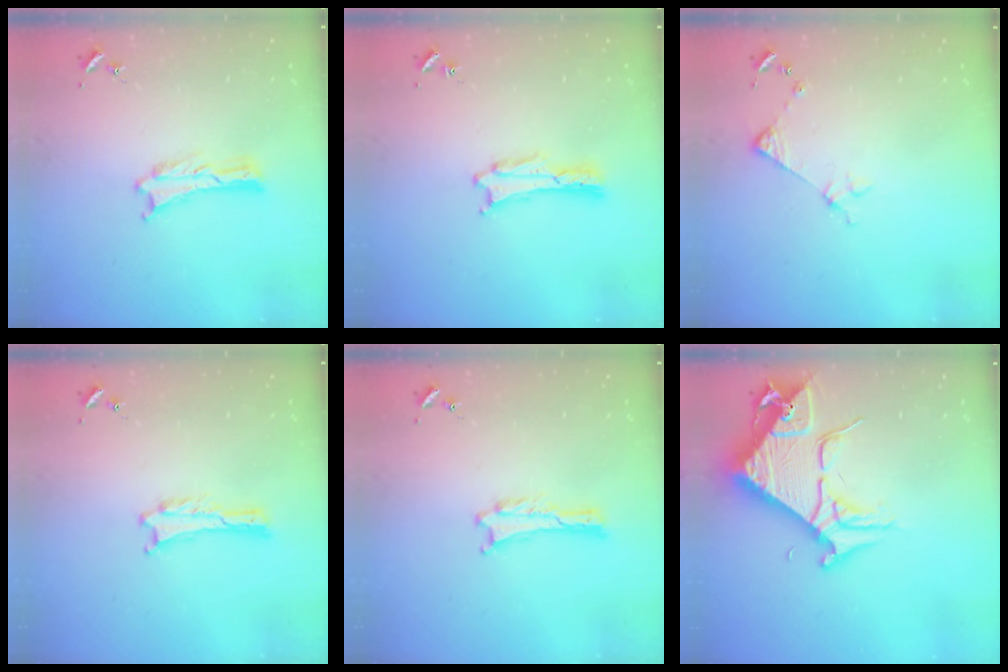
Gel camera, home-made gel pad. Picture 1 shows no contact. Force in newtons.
{"total": 1.1, "press": 1.1, "slide": 0.0}
{"total": 3.8, "press": 3.7, "slide": 0.3}
{"total": 0.0}
{"total": 0.0}
{"total": 9.8, "press": 9.8, "slide": 1.1}